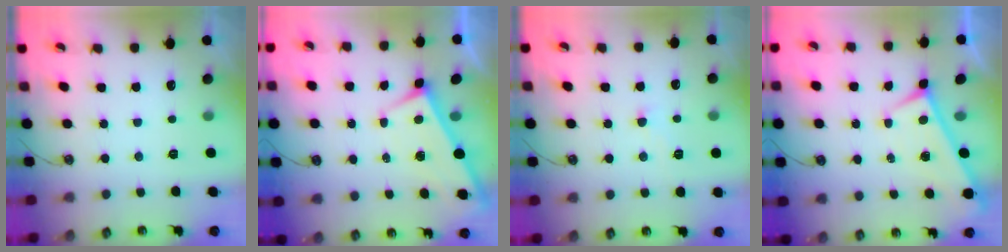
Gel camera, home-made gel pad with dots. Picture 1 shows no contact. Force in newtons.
{"total": 2.6, "press": 2.6, "slide": 0.2}
{"total": 0.0}
{"total": 0.0}